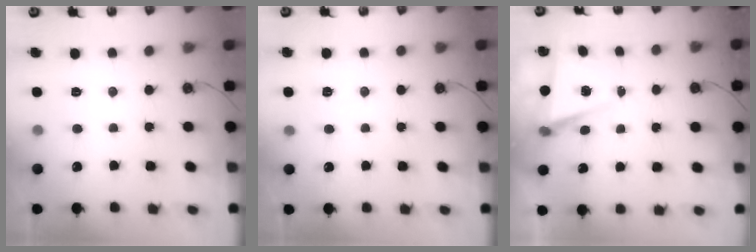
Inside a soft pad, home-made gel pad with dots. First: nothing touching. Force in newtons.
{"total": 6.3, "press": 4.7, "slide": 4.2}
{"total": 6.0, "press": 4.3, "slide": 4.2}